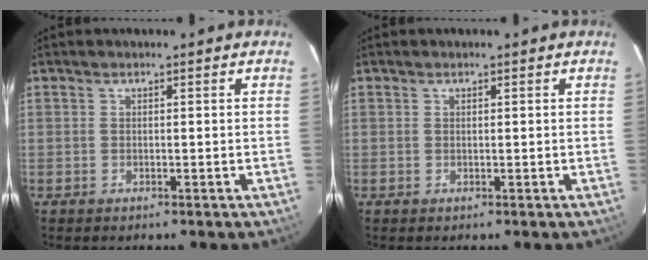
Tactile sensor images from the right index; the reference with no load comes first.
{"total": 0.0}